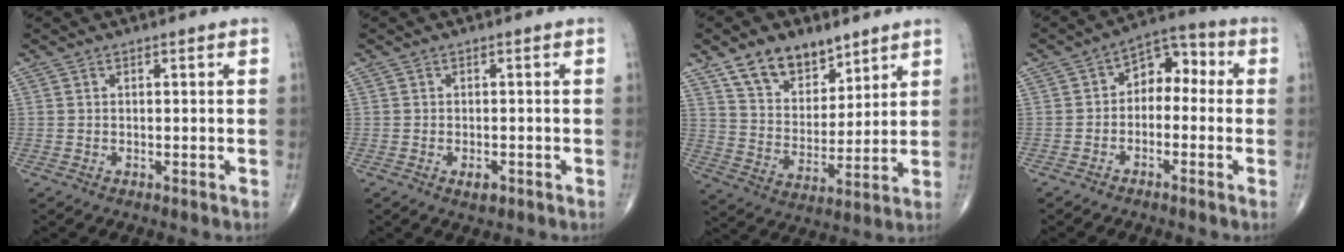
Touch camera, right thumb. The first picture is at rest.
{"total": 1.9, "force": [-0.9, 1.0, 1.4], "torque": [-0.020, 0.000, -0.012]}
{"total": 12.3, "force": [8.3, 7.1, 5.8], "torque": [-0.065, -0.053, 0.152]}
{"total": 7.3, "force": [-0.7, 5.0, 5.2], "torque": [-0.044, 0.043, -0.029]}